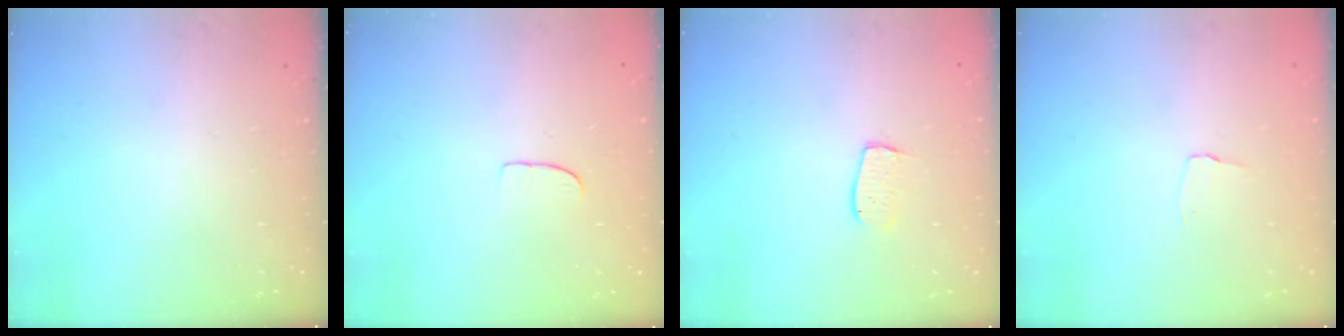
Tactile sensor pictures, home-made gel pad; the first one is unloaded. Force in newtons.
{"total": 5.0, "press": 4.9, "slide": 0.5}
{"total": 5.5, "press": 5.5, "slide": 0.4}
{"total": 2.6, "press": 2.6, "slide": 0.2}